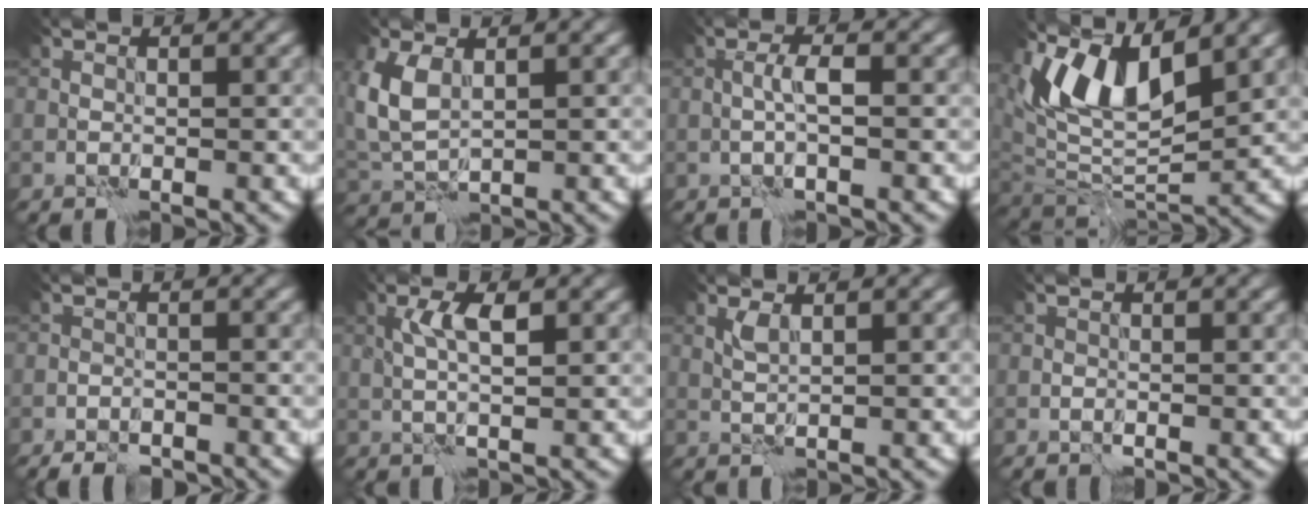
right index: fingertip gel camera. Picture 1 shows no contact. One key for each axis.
{"total": 4.2, "fx": 1.4, "fy": 2.4, "fz": 3.2, "tx": -0.085, "ty": 0.003, "tz": 0.031}
{"total": 1.5, "fx": 0.1, "fy": -0.1, "fz": 1.4, "tx": -0.028, "ty": 0.007, "tz": -0.001}
{"total": 8.3, "fx": 4.7, "fy": 3.4, "fz": 5.9, "tx": -0.110, "ty": -0.008, "tz": 0.085}
{"total": 2.5, "fx": -2.3, "fy": 0.8, "fz": 0.6, "tx": -0.004, "ty": 0.005, "tz": -0.032}
{"total": 2.4, "fx": 1.0, "fy": 0.2, "fz": 2.2, "tx": -0.043, "ty": 0.005, "tz": 0.019}
{"total": 1.1, "fx": 0.8, "fy": -0.1, "fz": 0.7, "tx": -0.020, "ty": 0.000, "tz": 0.019}
{"total": 0.0}